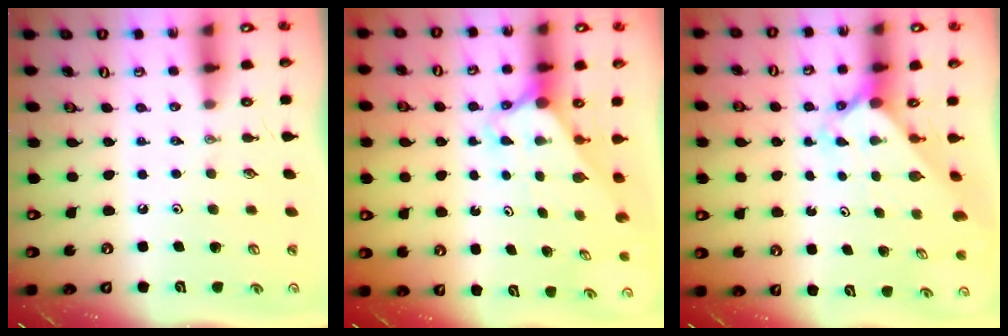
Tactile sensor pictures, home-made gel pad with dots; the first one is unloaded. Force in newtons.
{"total": 2.6, "press": 2.6, "slide": 0.2}
{"total": 2.3, "press": 2.3, "slide": 0.2}